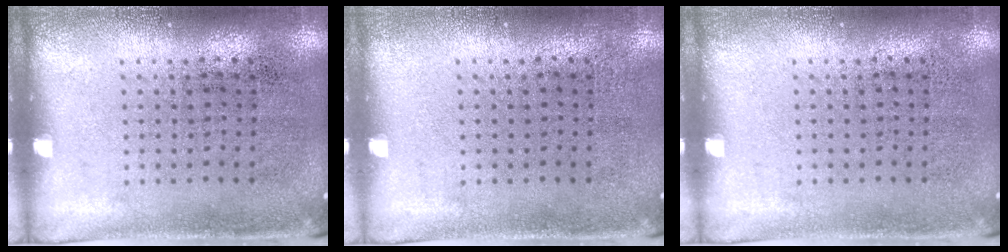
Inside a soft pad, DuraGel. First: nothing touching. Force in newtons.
{"total": 0.0}
{"total": 0.0}